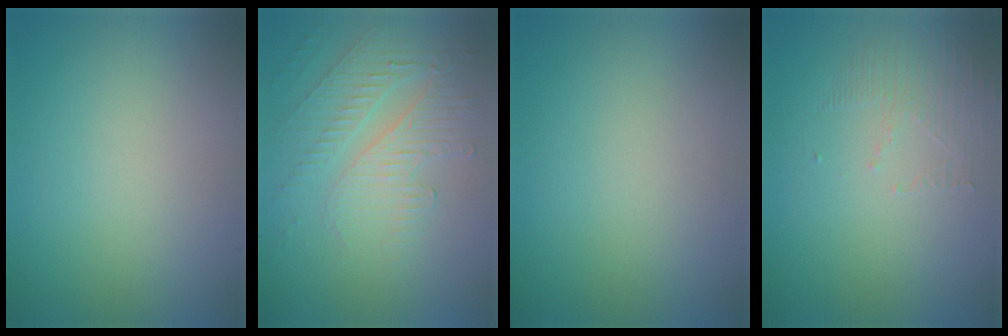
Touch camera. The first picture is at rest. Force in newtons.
{"total": 5.8, "press": 3.3, "slide": 4.7}
{"total": 0.0}
{"total": 1.6, "press": 0.7, "slide": 1.4}